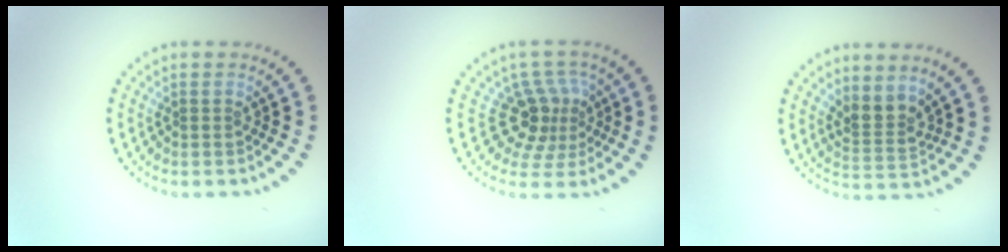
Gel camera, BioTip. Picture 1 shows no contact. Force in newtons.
{"total": 3.8, "press": 2.6, "slide": 2.7}
{"total": 2.5, "press": 1.8, "slide": 1.7}